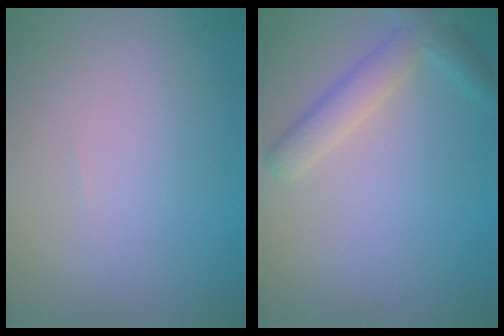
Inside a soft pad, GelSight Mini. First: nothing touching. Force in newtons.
{"total": 3.1, "press": 3.1, "slide": 0.3}